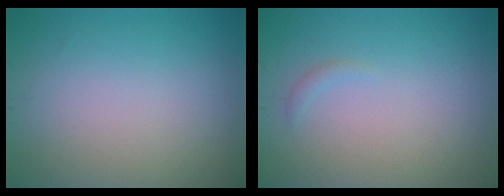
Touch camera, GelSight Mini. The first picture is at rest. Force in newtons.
{"total": 0.6, "press": 0.6, "slide": 0.1}